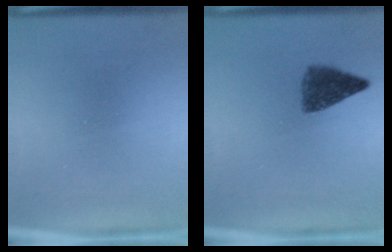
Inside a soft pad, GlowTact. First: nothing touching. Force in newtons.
{"total": 4.9}